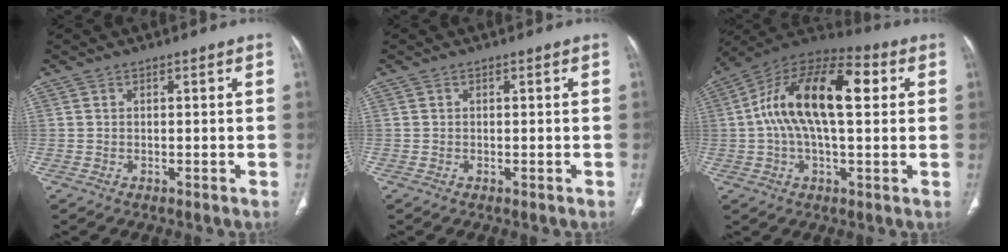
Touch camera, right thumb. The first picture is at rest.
{"total": 0.0}
{"total": 19.3, "force": [3.4, 9.0, 16.7], "torque": [-0.284, 0.037, 0.046]}